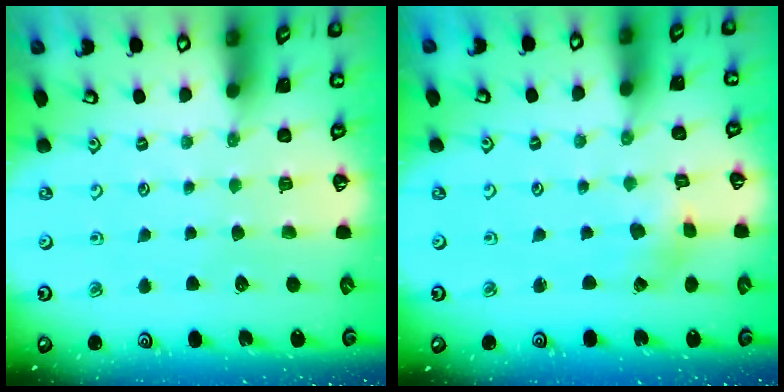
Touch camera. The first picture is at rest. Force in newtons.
{"total": 1.1, "press": 1.0, "slide": 0.4}